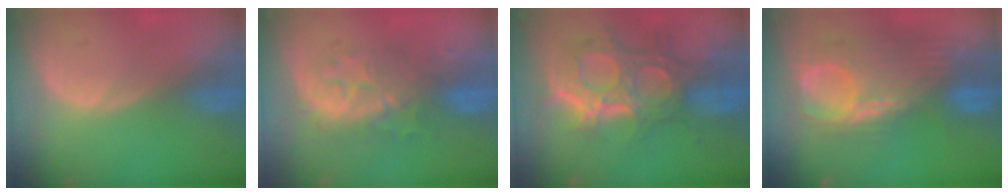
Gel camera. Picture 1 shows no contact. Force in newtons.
{"total": 8.2, "press": 8.1, "slide": 1.1}
{"total": 12.0, "press": 10.6, "slide": 5.6}
{"total": 11.0, "press": 10.4, "slide": 3.5}